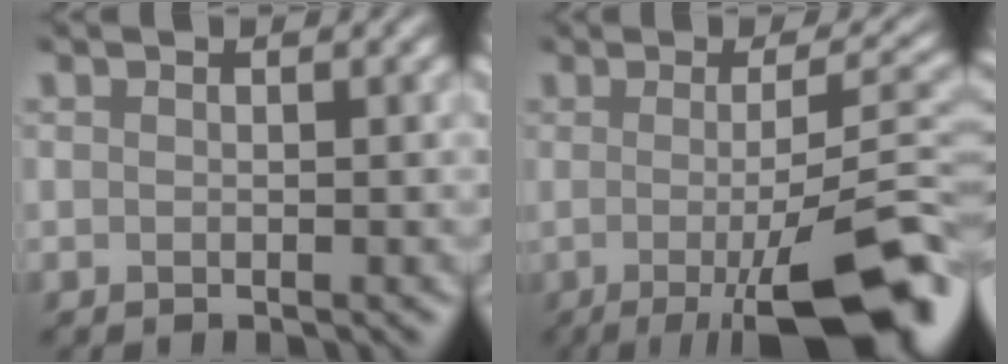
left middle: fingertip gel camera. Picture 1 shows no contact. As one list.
[{"total": 11.8, "force": [-3.7, 2.9, 10.8], "torque": [-0.143, -0.007, -0.054]}]